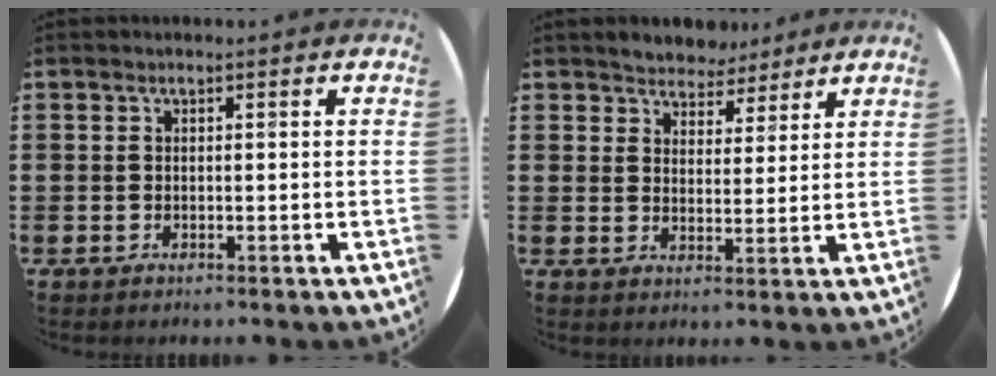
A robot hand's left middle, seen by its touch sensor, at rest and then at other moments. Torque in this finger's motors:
{"motor_torque": [0.31, -0.29, 0.07, 0.01]}